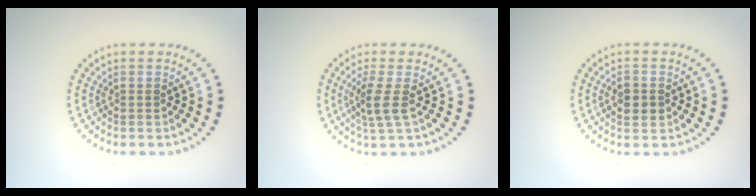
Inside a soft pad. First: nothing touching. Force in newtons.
{"total": 2.5, "press": 2.0, "slide": 1.6}
{"total": 2.5, "press": 2.5, "slide": 0.2}